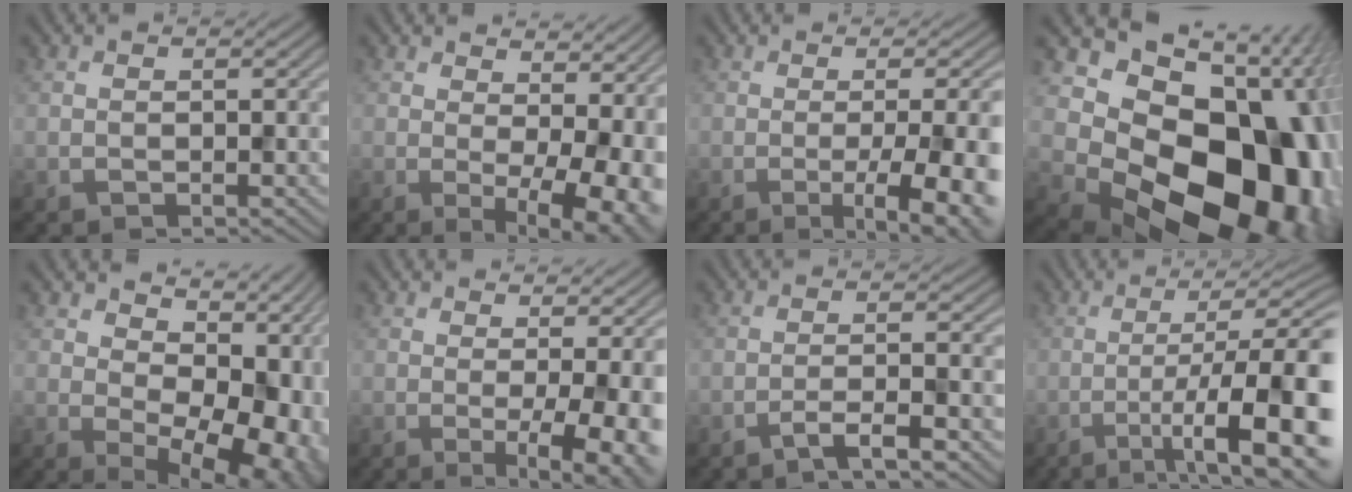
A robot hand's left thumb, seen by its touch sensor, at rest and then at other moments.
{"total": 11.3, "force": [1.0, 5.3, 9.9], "torque": [-0.102, -0.001, 0.040]}
{"total": 11.7, "force": [-3.4, 2.7, 10.8], "torque": [-0.118, 0.002, -0.043]}
{"total": 20.8, "force": [-2.2, 15.4, 13.7], "torque": [-0.216, -0.056, -0.007]}
{"total": 14.7, "force": [0.0, 8.8, 11.7], "torque": [-0.130, -0.015, 0.045]}
{"total": 8.2, "force": [-1.2, 1.9, 7.9], "torque": [-0.096, -0.004, -0.014]}
{"total": 4.4, "force": [-3.1, 0.1, 3.1], "torque": [-0.049, 0.012, -0.071]}
{"total": 14.1, "force": [-5.2, 3.3, 12.6], "torque": [-0.194, -0.003, -0.077]}